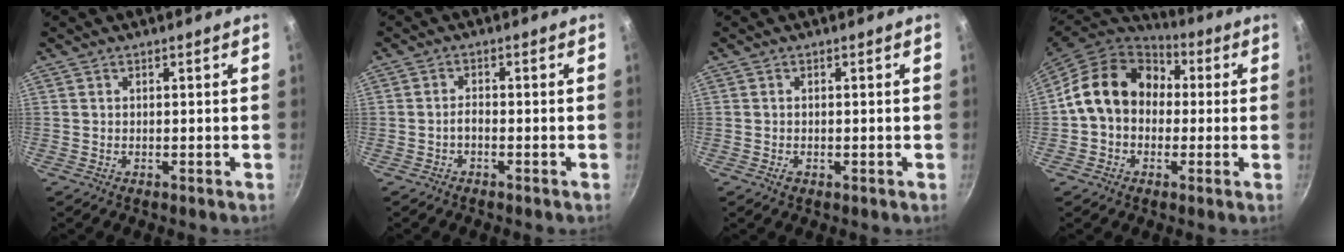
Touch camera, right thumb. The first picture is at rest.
{"total": 1.5, "force": [-0.9, 0.5, 1.1], "torque": [-0.016, 0.013, -0.020]}
{"total": 1.1, "force": [-0.4, 0.6, 0.8], "torque": [-0.014, 0.000, -0.007]}
{"total": 15.7, "force": [1.6, 12.6, 9.2], "torque": [-0.125, 0.037, 0.012]}